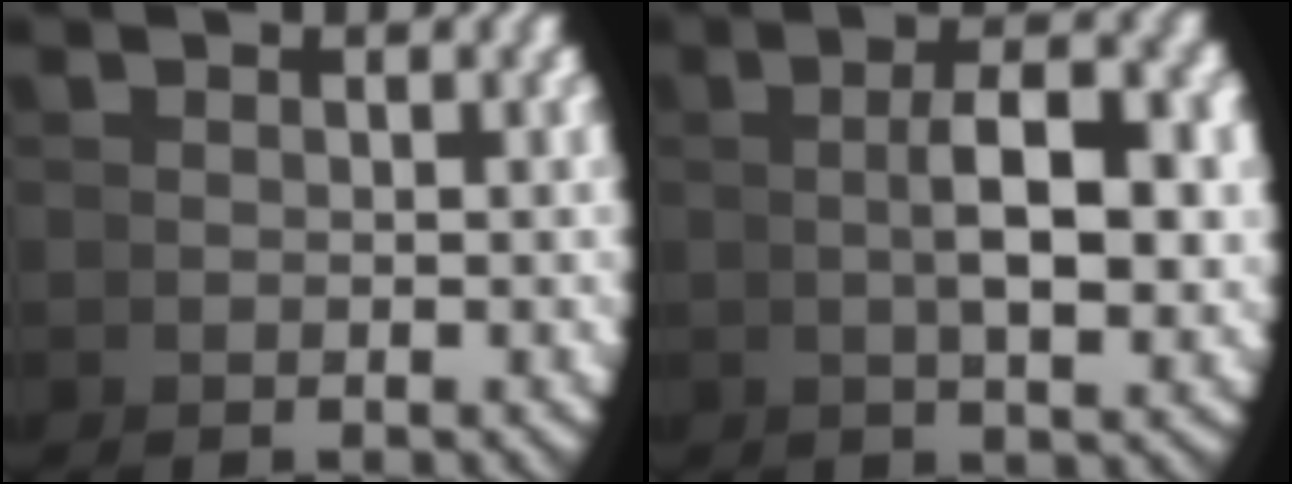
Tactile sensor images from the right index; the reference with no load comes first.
{"total": 5.3, "force": [1.3, 1.5, 5.0], "torque": [-0.058, 0.017, 0.016]}